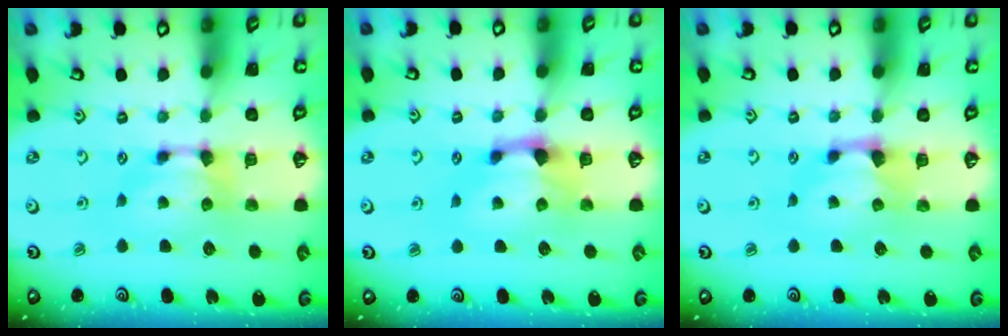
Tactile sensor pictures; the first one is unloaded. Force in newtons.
{"total": 1.6, "press": 1.0, "slide": 1.3}
{"total": 0.6, "press": 0.0, "slide": 0.6}